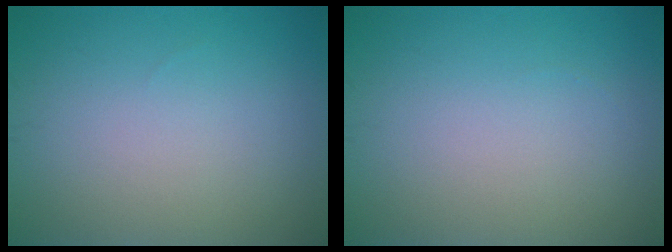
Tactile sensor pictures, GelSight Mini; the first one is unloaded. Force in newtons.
{"total": 0.0}